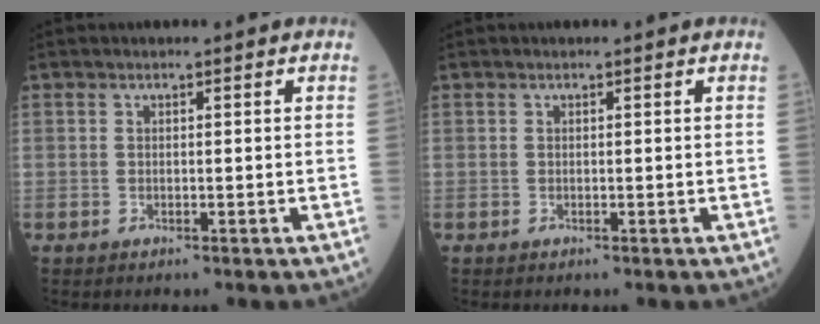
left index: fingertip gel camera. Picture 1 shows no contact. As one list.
[{"total": 0.0}]